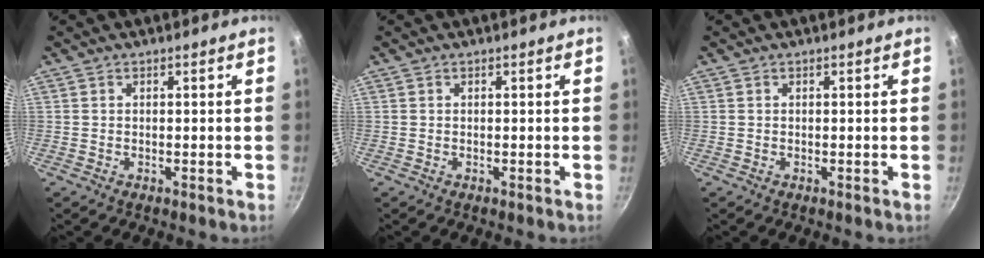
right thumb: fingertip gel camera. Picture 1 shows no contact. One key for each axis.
{"total": 0.0}
{"total": 0.0}